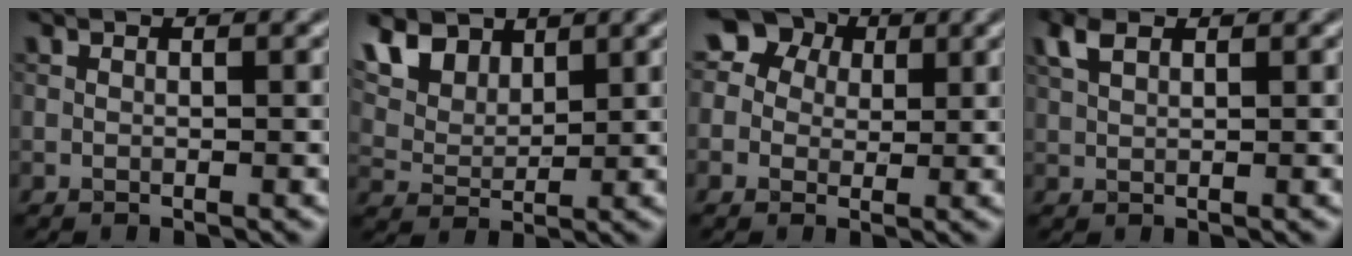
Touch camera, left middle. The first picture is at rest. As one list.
[{"total": 6.3, "force": [4.2, 3.7, 3.0], "torque": [-0.089, 0.002, 0.083]}, {"total": 8.9, "force": [3.7, 7.4, 3.4], "torque": [-0.082, 0.038, 0.036]}, {"total": 2.1, "force": [1.3, 0.9, 1.4], "torque": [-0.037, 0.010, 0.027]}]